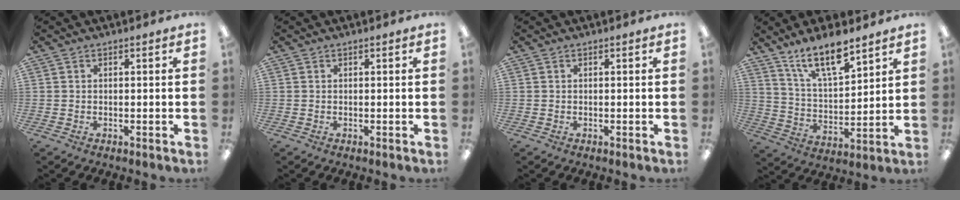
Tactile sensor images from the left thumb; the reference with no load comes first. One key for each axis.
{"total": 0.0}
{"total": 0.0}
{"total": 12.7, "fx": 10.1, "fy": 3.6, "fz": 6.8, "tx": -0.125, "ty": -0.055, "tz": 0.178}